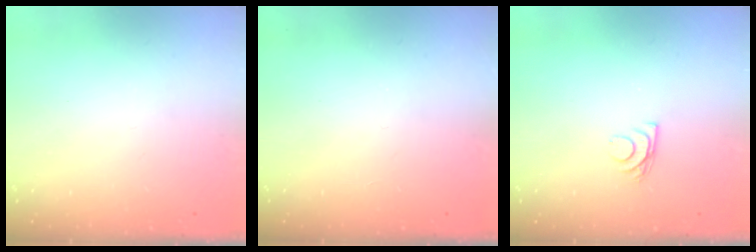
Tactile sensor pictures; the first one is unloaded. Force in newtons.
{"total": 2.8, "press": 2.8, "slide": 0.4}
{"total": 7.2, "press": 7.2, "slide": 0.6}